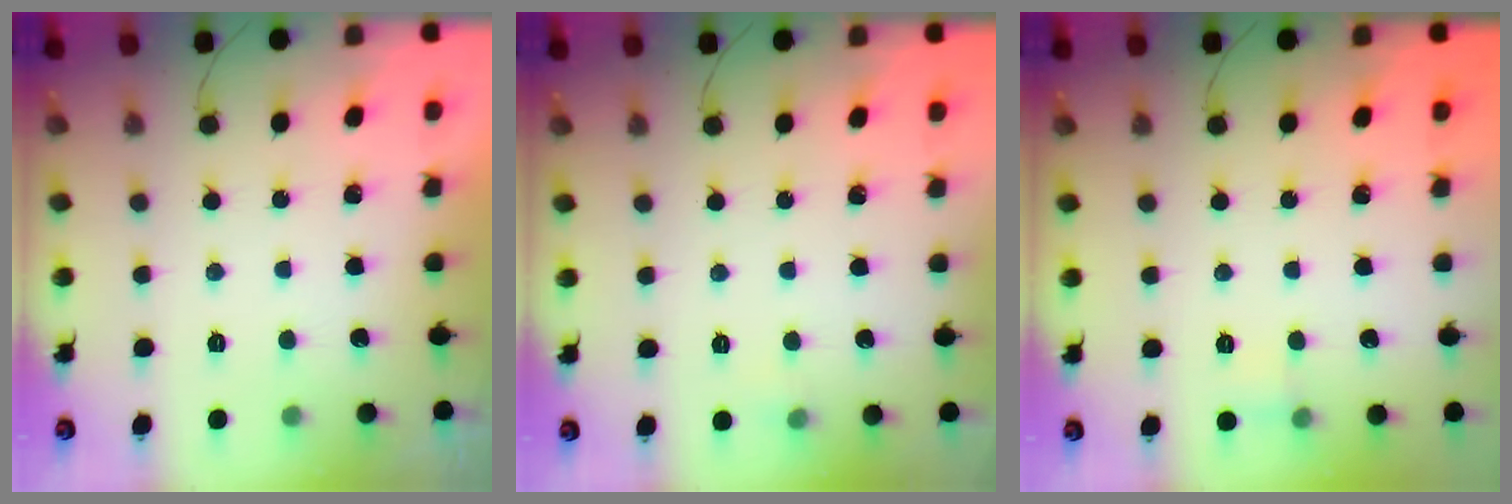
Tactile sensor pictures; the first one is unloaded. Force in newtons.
{"total": 3.5, "press": 3.4, "slide": 1.0}
{"total": 5.4, "press": 5.1, "slide": 1.7}